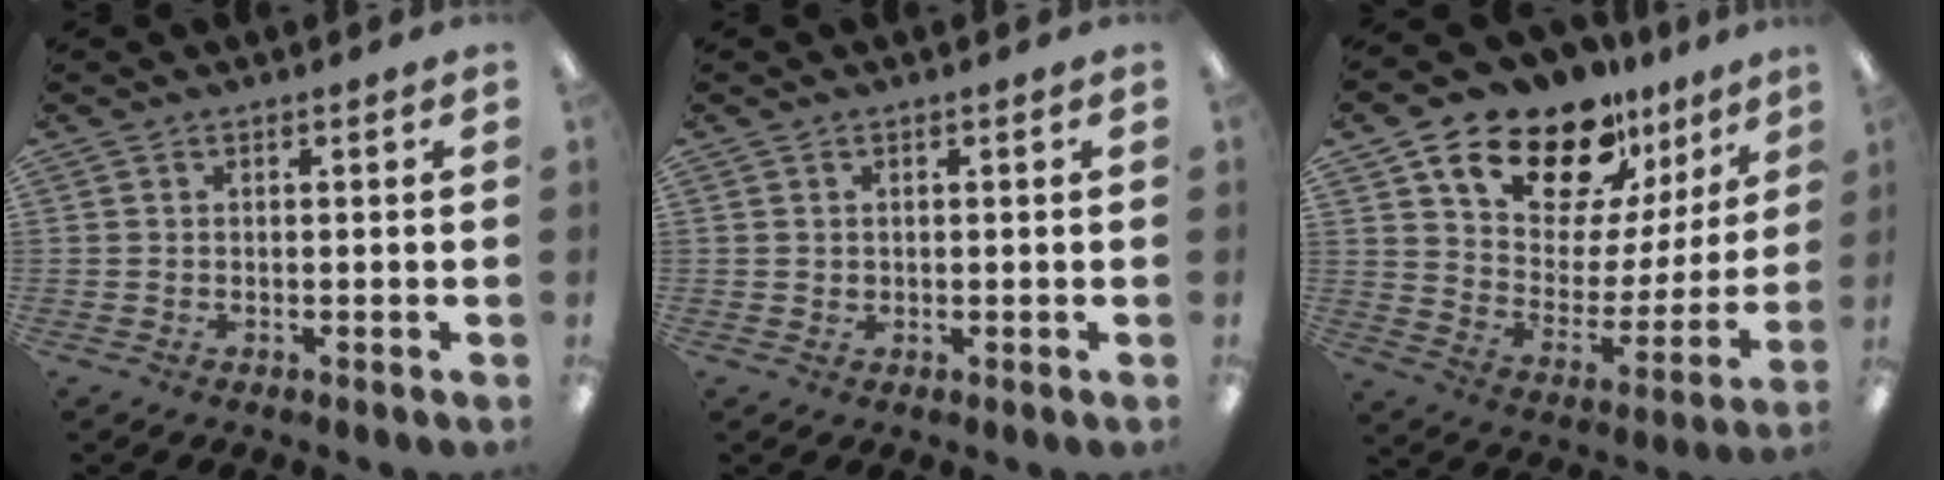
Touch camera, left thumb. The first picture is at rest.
{"total": 1.1, "force": [0.6, 1.0, 0.0], "torque": [0.000, 0.003, 0.011]}
{"total": 18.4, "force": [14.7, 8.7, 6.9], "torque": [-0.131, -0.110, 0.261]}